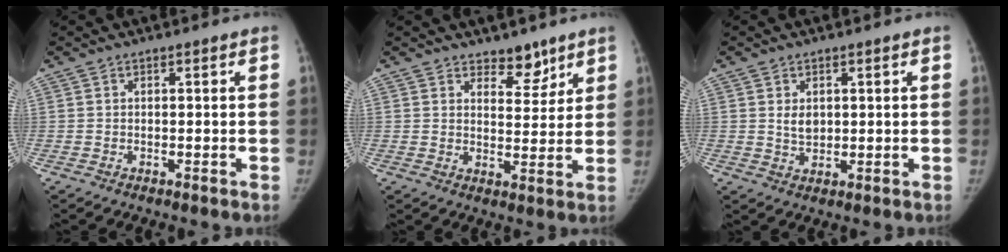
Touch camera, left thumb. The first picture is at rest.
{"total": 5.3, "force": [4.1, 2.8, 1.9], "torque": [0.008, -0.030, 0.063]}
{"total": 3.2, "force": [0.8, 2.2, 2.1], "torque": [-0.024, -0.008, 0.019]}